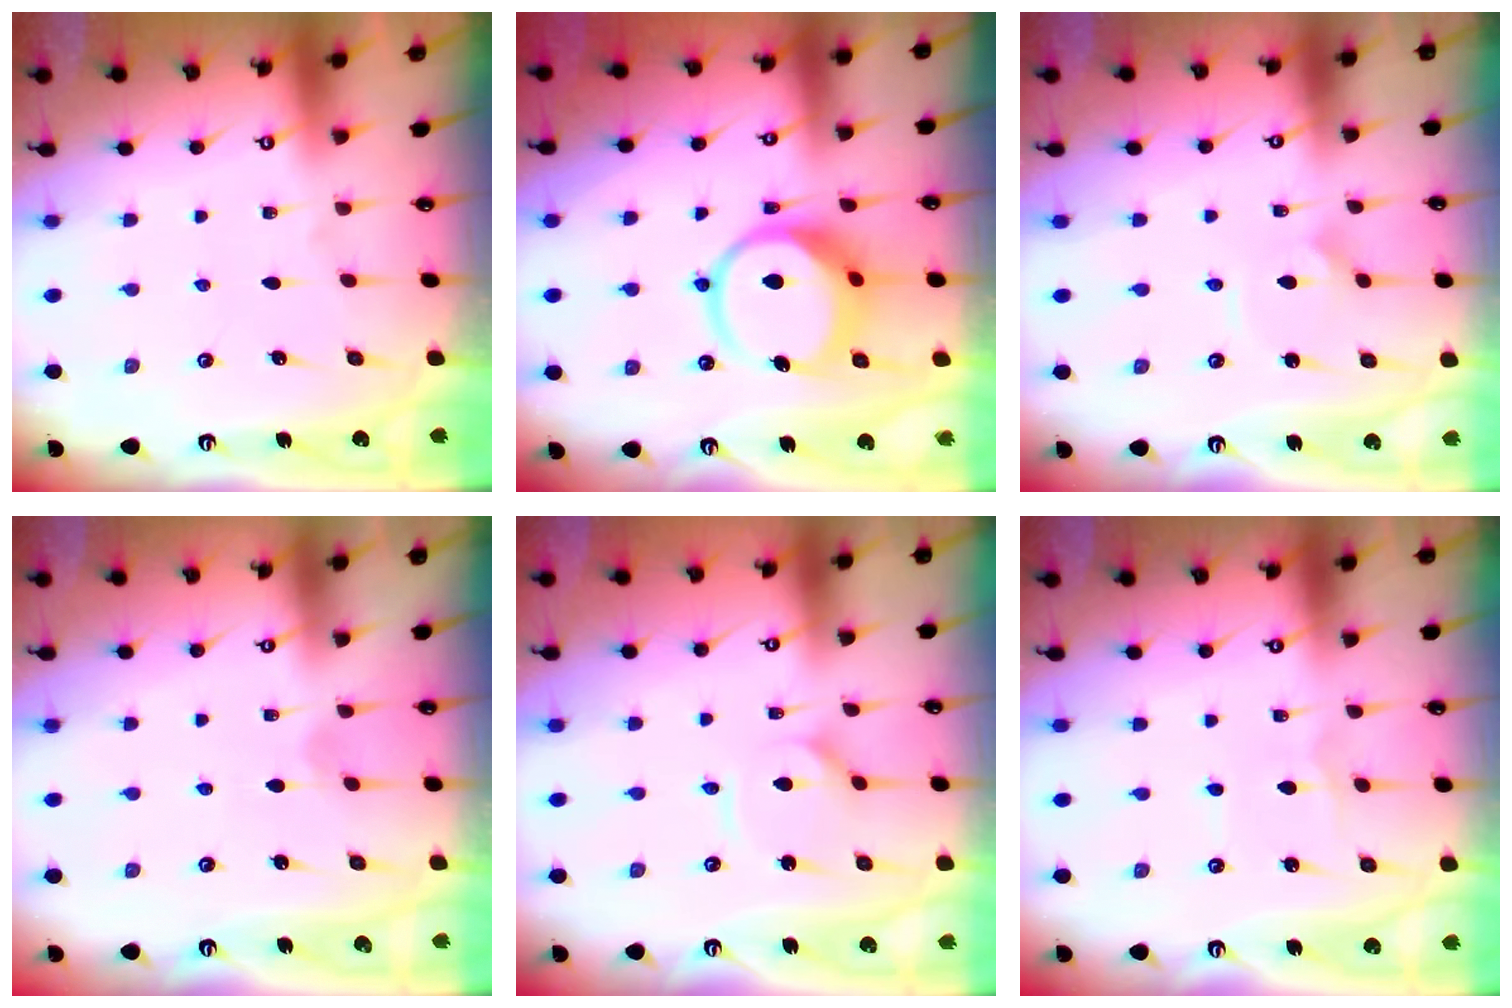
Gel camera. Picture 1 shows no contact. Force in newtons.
{"total": 11.6, "press": 11.5, "slide": 1.5}
{"total": 2.1, "press": 2.1, "slide": 0.1}
{"total": 1.2, "press": 1.2, "slide": 0.1}
{"total": 2.4, "press": 2.4, "slide": 0.3}
{"total": 1.3, "press": 1.3, "slide": 0.1}